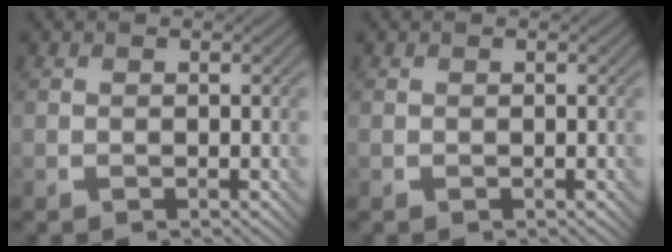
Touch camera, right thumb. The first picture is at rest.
{"total": 0.0}